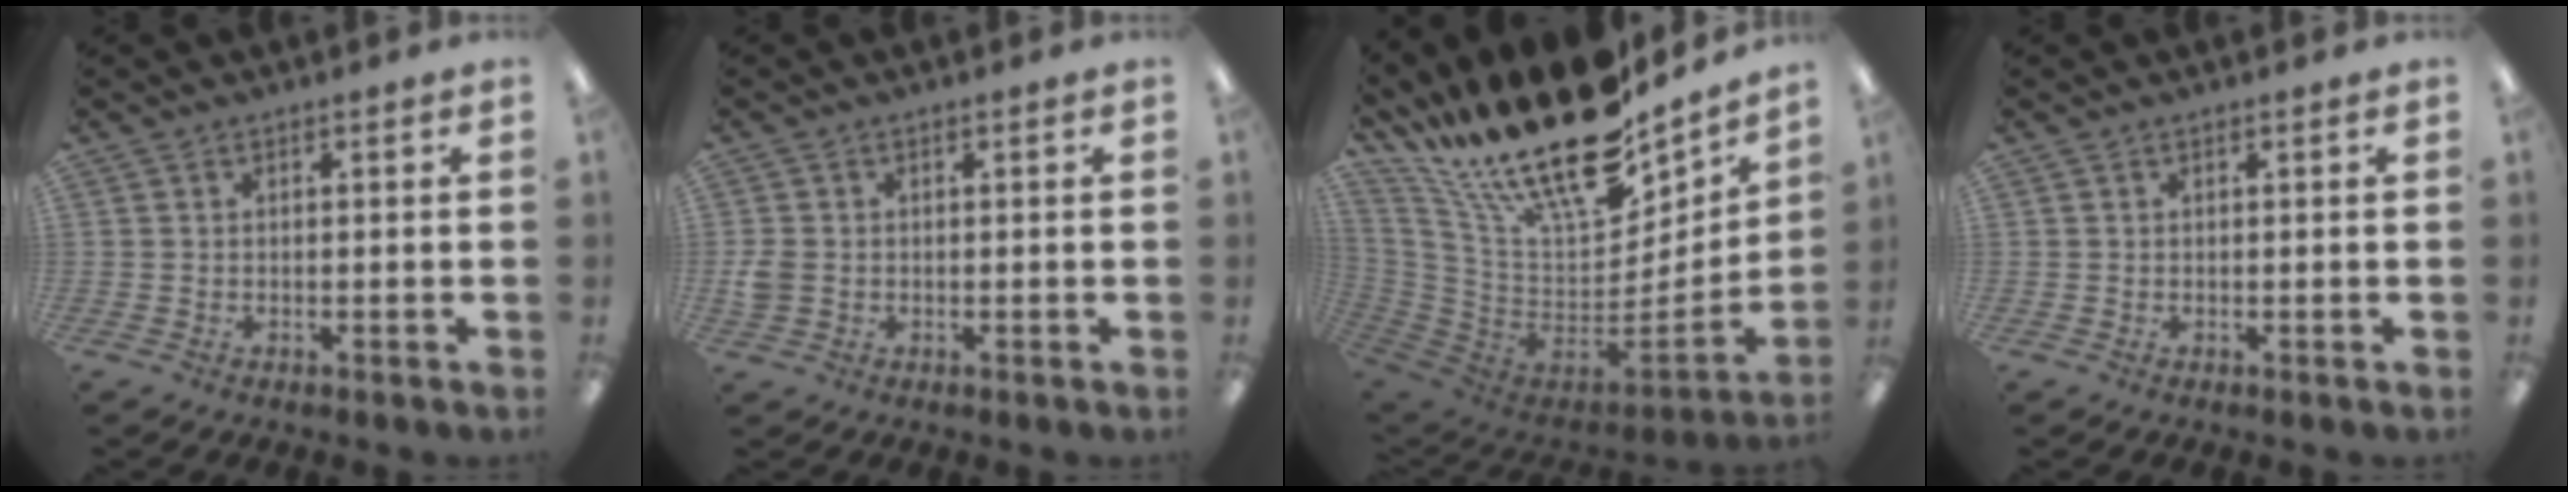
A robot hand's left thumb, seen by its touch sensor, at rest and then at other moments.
{"total": 3.0, "force": [-0.2, 2.5, 1.6], "torque": [-0.020, 0.003, -0.005]}
{"total": 26.1, "force": [18.1, 9.9, 16.0], "torque": [-0.308, -0.127, 0.316]}
{"total": 0.0}